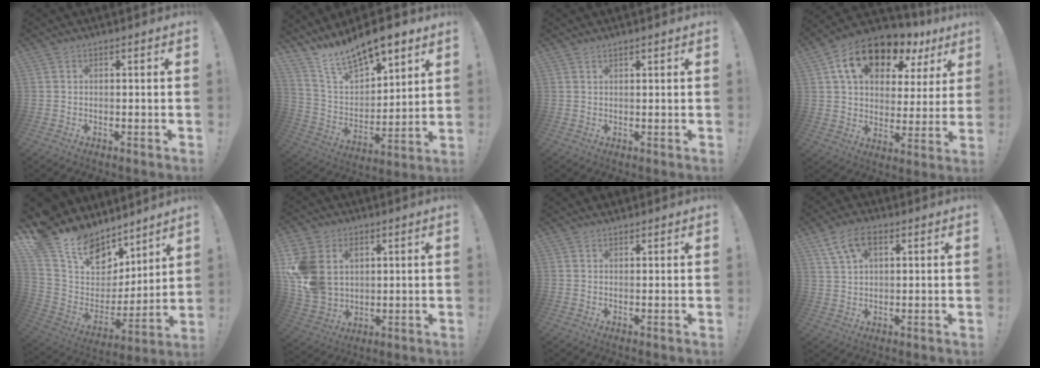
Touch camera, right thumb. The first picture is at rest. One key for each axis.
{"total": 14.5, "fx": 12.0, "fy": 5.5, "fz": 5.9, "tx": -0.113, "ty": -0.092, "tz": 0.219}
{"total": 1.1, "fx": 1.0, "fy": 0.1, "fz": 0.5, "tx": -0.003, "ty": -0.004, "tz": 0.016}
{"total": 16.4, "fx": 9.7, "fy": 9.8, "fz": 9.0, "tx": -0.153, "ty": -0.047, "tz": 0.175}
{"total": 17.0, "fx": 12.7, "fy": 10.2, "fz": 4.8, "tx": -0.092, "ty": -0.097, "tz": 0.256}
{"total": 14.7, "fx": 4.0, "fy": 12.0, "fz": 7.6, "tx": -0.155, "ty": -0.018, "tz": 0.083}
{"total": 1.0, "fx": 0.9, "fy": 0.4, "fz": 0.1, "tx": 0.002, "ty": -0.002, "tz": 0.017}
{"total": 8.5, "fx": 4.0, "fy": 4.6, "fz": 5.9, "tx": -0.101, "ty": 0.001, "tz": 0.078}